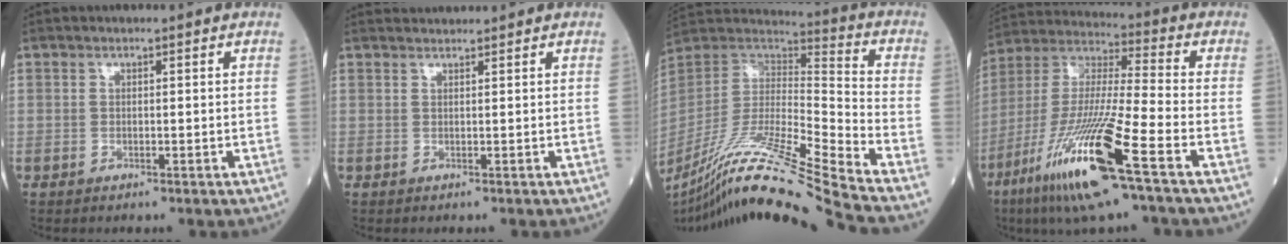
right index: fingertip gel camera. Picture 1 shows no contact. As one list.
[{"total": 1.6, "force": [1.6, -0.2, 0.0], "torque": [-0.006, 0.022, 0.030]}, {"total": 24.6, "force": [-19.9, -2.3, 14.3], "torque": [-0.266, -0.035, -0.362]}, {"total": 19.0, "force": [-9.4, 0.3, 16.5], "torque": [-0.360, -0.047, -0.186]}]